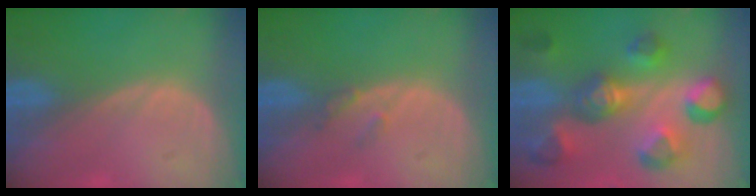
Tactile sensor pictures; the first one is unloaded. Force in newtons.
{"total": 1.6, "press": 1.6, "slide": 0.2}
{"total": 11.1, "press": 10.1, "slide": 4.6}